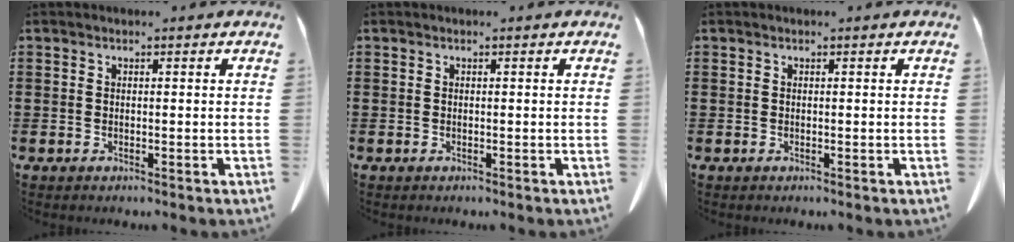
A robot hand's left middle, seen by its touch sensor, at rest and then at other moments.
{"total": 0.0}
{"total": 0.0}